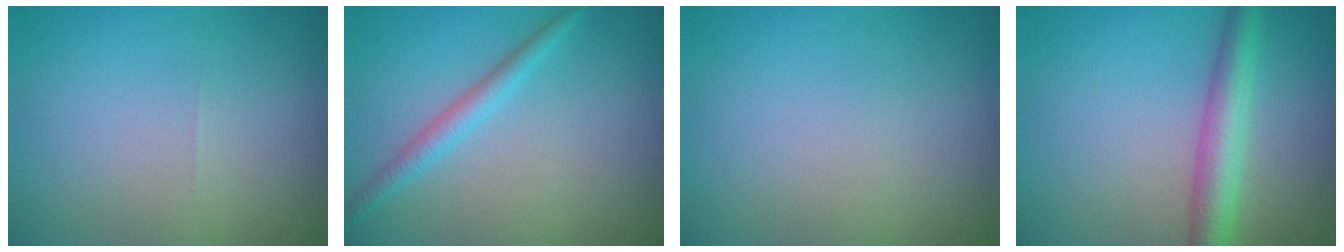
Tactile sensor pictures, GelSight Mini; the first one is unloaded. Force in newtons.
{"total": 2.0, "press": 2.0, "slide": 0.1}
{"total": 0.0}
{"total": 4.1, "press": 4.1, "slide": 0.1}